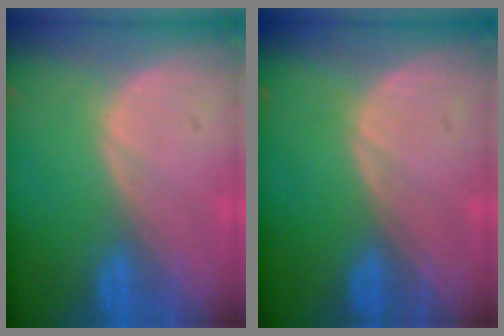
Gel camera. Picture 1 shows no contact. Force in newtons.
{"total": 0.0}